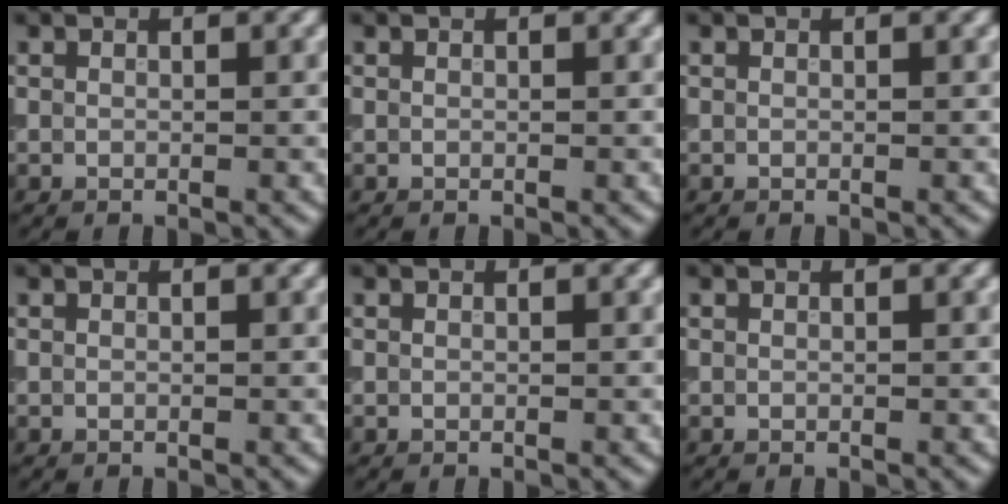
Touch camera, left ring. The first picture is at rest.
{"total": 0.0}
{"total": 0.0}
{"total": 0.0}
{"total": 0.0}
{"total": 0.0}